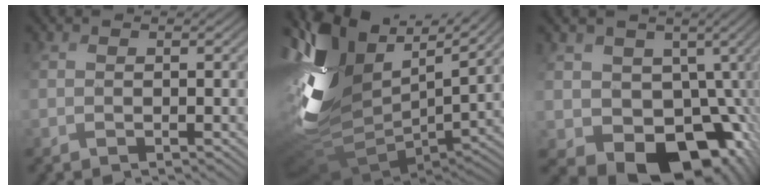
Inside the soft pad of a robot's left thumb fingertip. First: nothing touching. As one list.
[{"total": 11.0, "force": [2.9, 7.0, 7.9], "torque": [-0.221, -0.012, 0.066]}, {"total": 10.7, "force": [-2.9, 9.3, 4.5], "torque": [-0.056, -0.030, -0.033]}]